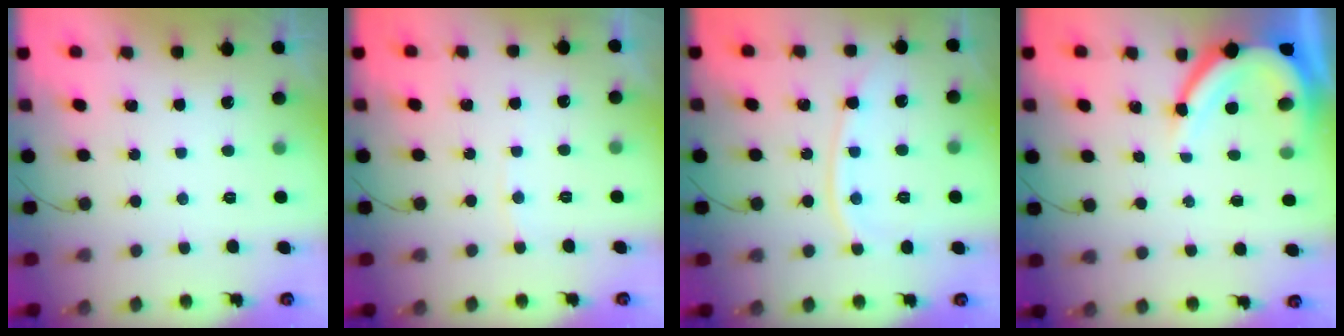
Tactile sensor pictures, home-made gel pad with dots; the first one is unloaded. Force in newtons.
{"total": 2.9, "press": 2.9, "slide": 0.3}
{"total": 9.9, "press": 9.8, "slide": 1.3}
{"total": 10.3, "press": 10.2, "slide": 1.1}